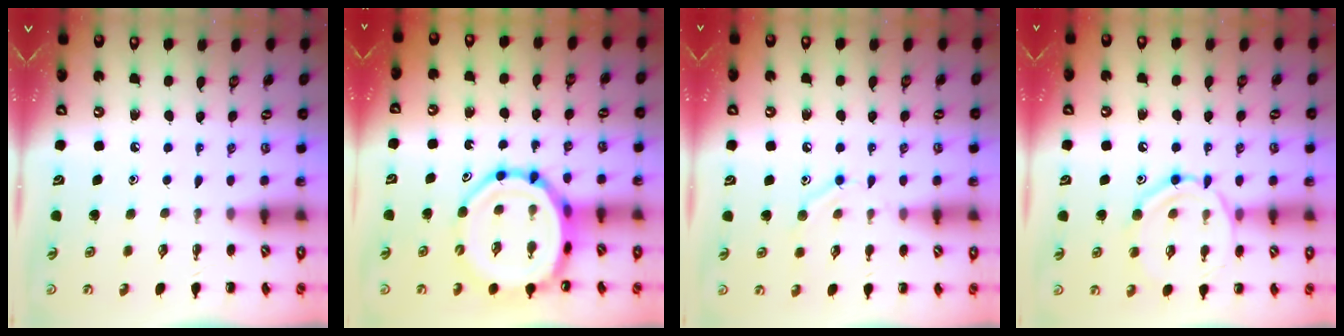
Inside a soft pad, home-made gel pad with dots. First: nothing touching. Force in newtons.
{"total": 13.5, "press": 13.1, "slide": 3.3}
{"total": 9.0, "press": 8.9, "slide": 1.5}
{"total": 13.0, "press": 12.9, "slide": 1.0}